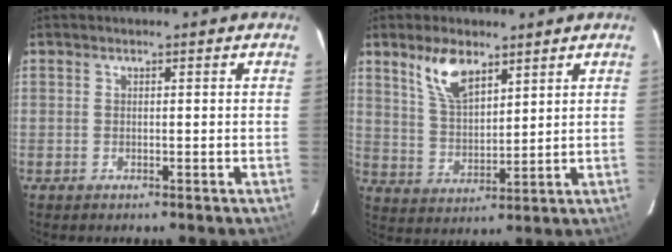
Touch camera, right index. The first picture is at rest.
{"total": 8.8, "force": [5.6, 3.8, 5.6], "torque": [-0.103, 0.008, 0.117]}